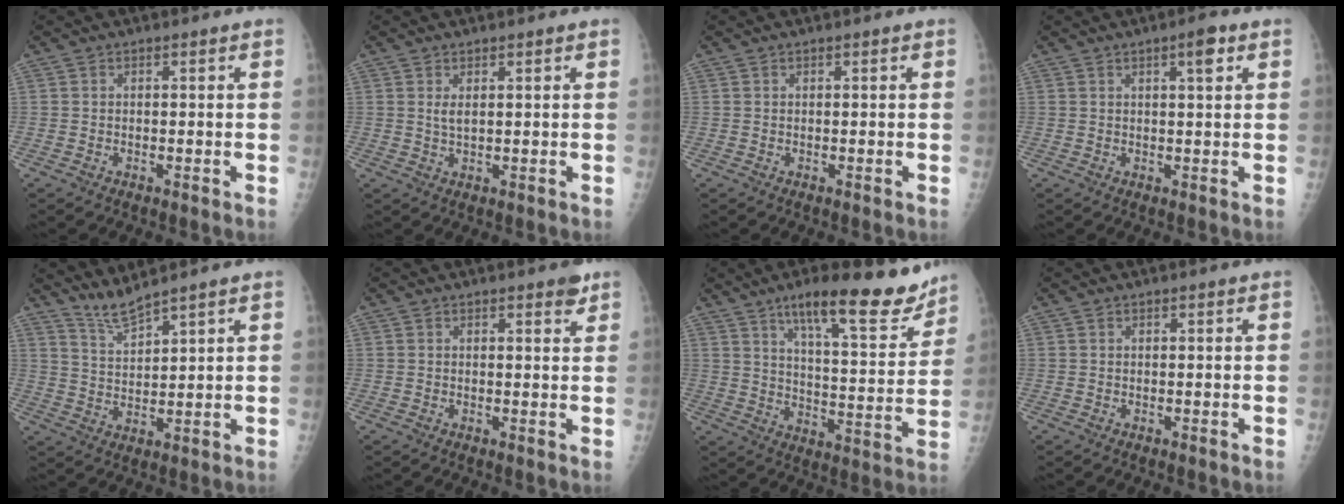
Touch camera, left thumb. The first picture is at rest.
{"total": 1.8, "force": [0.8, 0.6, 1.5], "torque": [-0.027, -0.006, 0.018]}
{"total": 0.0}
{"total": 3.3, "force": [1.6, 0.7, 2.8], "torque": [-0.038, -0.005, 0.024]}
{"total": 4.6, "force": [4.4, -0.7, 1.3], "torque": [-0.032, -0.040, 0.098]}
{"total": 2.2, "force": [1.6, 0.8, 1.4], "torque": [-0.010, -0.007, 0.018]}
{"total": 18.4, "force": [13.0, 4.7, 12.2], "torque": [-0.139, -0.072, 0.200]}
{"total": 0.0}